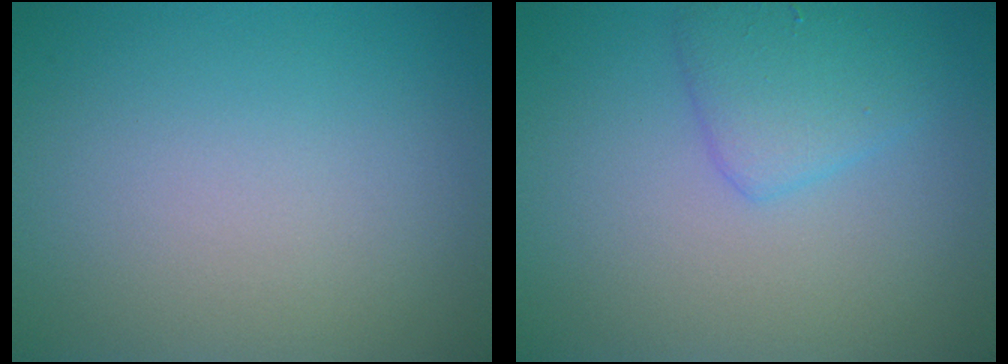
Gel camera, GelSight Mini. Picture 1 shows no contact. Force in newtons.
{"total": 2.9, "press": 2.9, "slide": 0.1}